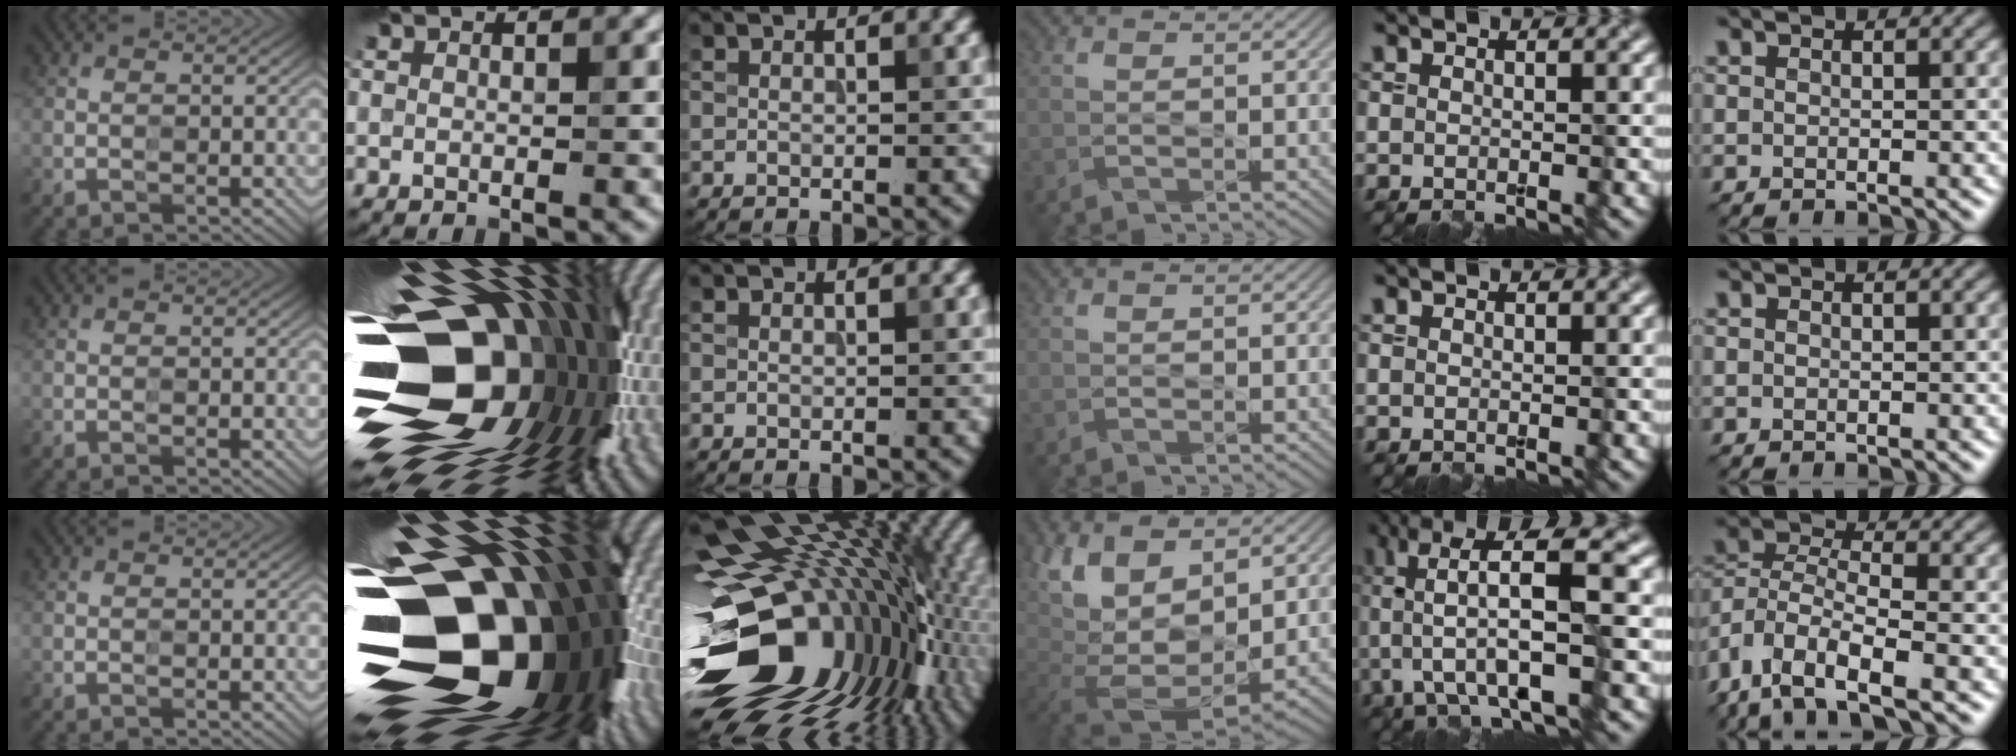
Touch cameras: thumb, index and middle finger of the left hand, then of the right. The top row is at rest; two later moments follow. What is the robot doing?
{"motion": "wipe", "object": "paper plate"}